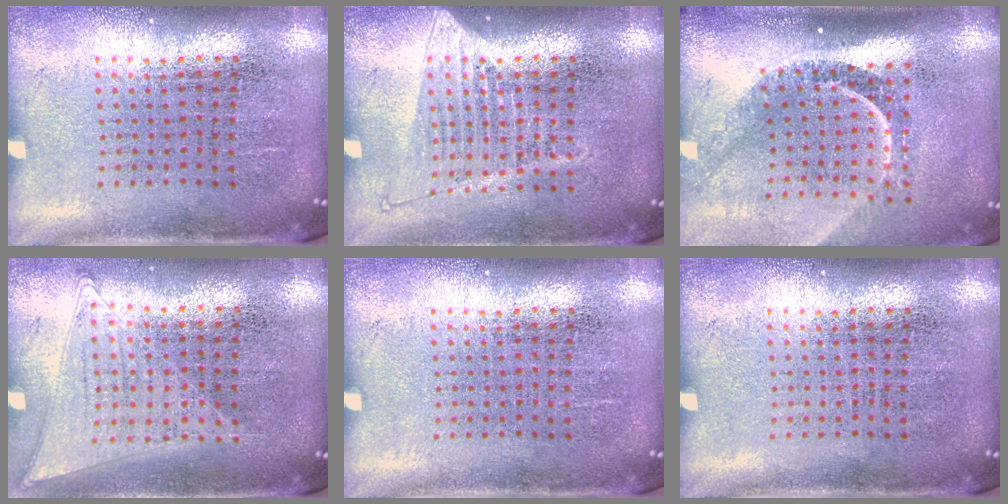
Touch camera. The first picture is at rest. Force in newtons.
{"total": 1.3, "press": 1.1, "slide": 0.5}
{"total": 2.3, "press": 1.6, "slide": 1.6}
{"total": 1.0, "press": 1.0, "slide": 0.3}
{"total": 0.0}
{"total": 0.0}